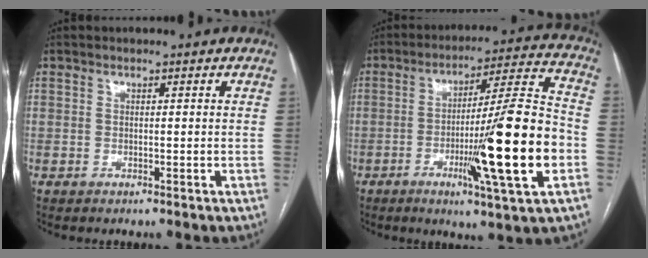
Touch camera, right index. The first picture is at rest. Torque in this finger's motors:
{"motor_torque": [2.14, 0.00, 1.05, 0.21]}